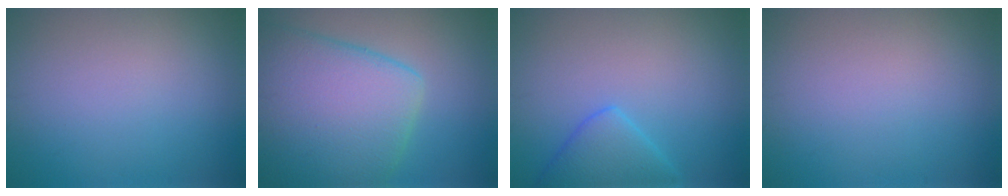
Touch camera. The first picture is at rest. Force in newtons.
{"total": 11.2, "press": 11.2, "slide": 0.4}
{"total": 3.4, "press": 3.4, "slide": 0.3}
{"total": 0.0}